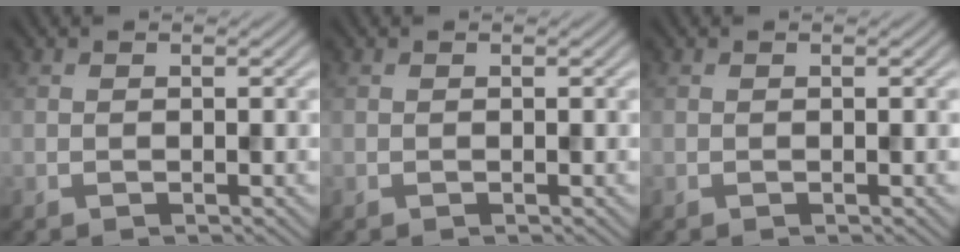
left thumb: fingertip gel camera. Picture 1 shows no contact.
{"total": 0.0}
{"total": 0.0}